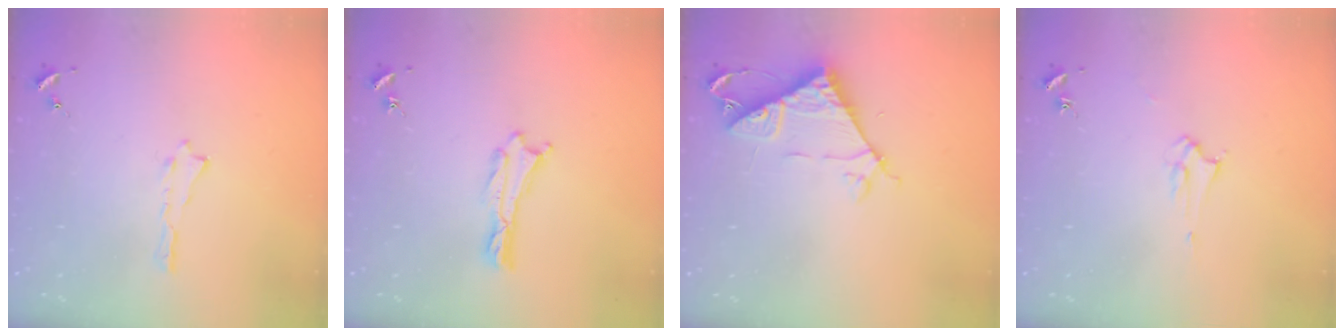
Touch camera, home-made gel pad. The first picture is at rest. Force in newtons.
{"total": 0.0}
{"total": 7.6, "press": 7.6, "slide": 0.6}
{"total": 2.1, "press": 2.1, "slide": 0.2}